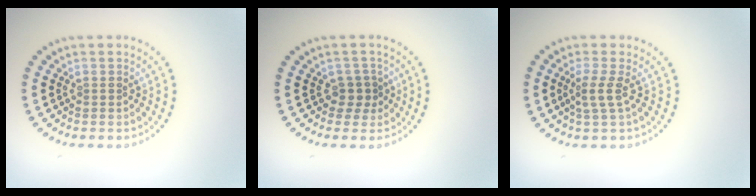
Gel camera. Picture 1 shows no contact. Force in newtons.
{"total": 1.8, "press": 1.4, "slide": 1.1}
{"total": 2.1, "press": 1.5, "slide": 1.4}